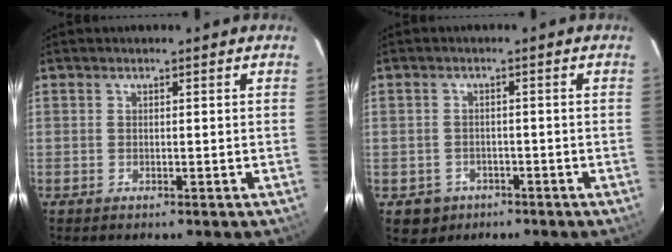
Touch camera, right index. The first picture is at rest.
{"total": 3.7, "force": [-1.6, 3.3, 0.1], "torque": [0.003, 0.011, -0.018]}